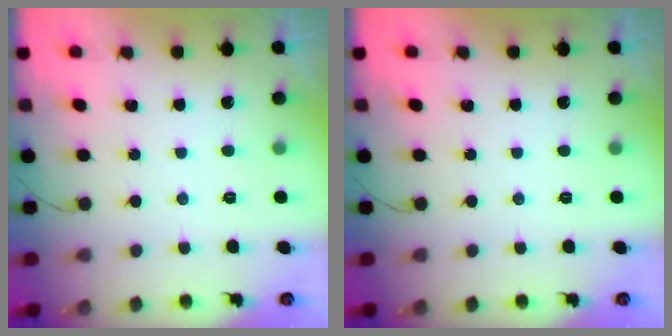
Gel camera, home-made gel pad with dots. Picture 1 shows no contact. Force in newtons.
{"total": 0.0}